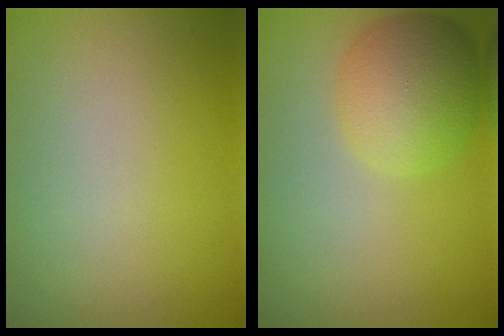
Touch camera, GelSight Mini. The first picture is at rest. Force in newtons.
{"total": 5.6, "press": 5.6, "slide": 0.2}